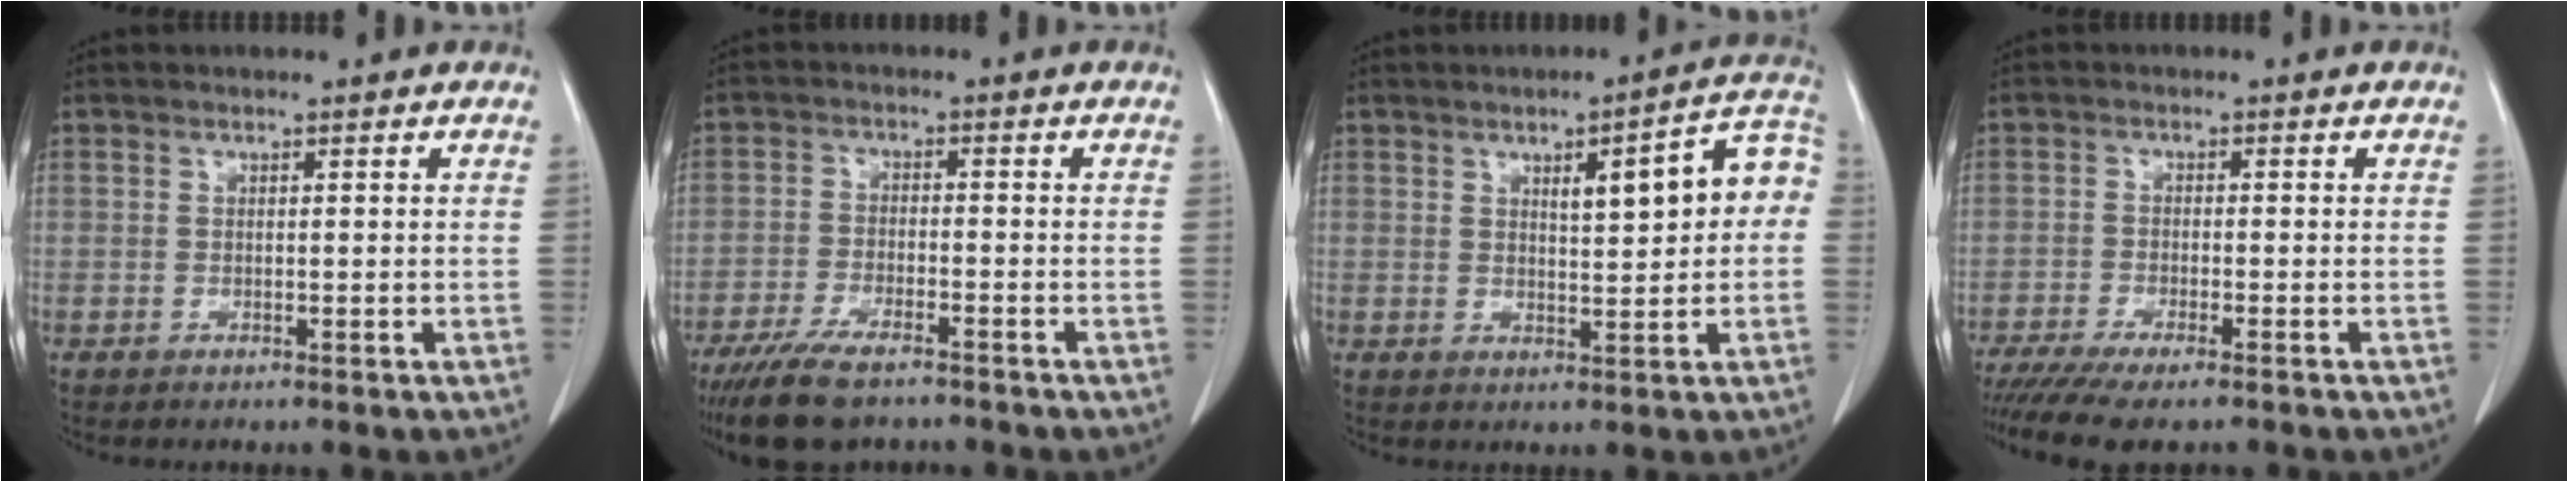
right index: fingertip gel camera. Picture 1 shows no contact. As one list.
[{"total": 8.9, "force": [-6.9, 2.4, 5.1], "torque": [-0.093, -0.019, -0.118]}, {"total": 9.2, "force": [1.6, 2.2, 8.8], "torque": [-0.115, 0.030, 0.020]}, {"total": 9.6, "force": [-7.9, 1.3, 5.3], "torque": [-0.081, -0.016, -0.124]}]